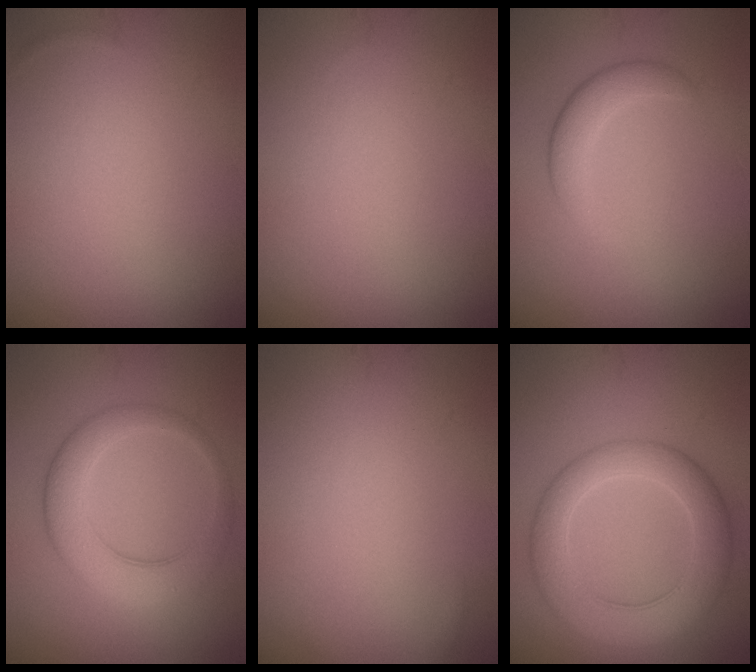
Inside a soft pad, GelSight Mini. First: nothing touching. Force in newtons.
{"total": 0.0}
{"total": 2.7, "press": 2.7, "slide": 0.1}
{"total": 5.1, "press": 5.1, "slide": 0.2}
{"total": 0.6, "press": 0.6, "slide": 0.1}
{"total": 6.5, "press": 6.5, "slide": 0.2}